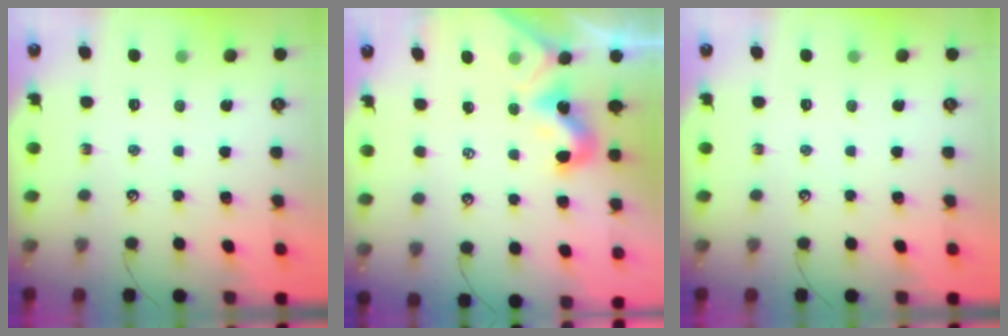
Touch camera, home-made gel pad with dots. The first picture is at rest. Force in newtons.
{"total": 2.1, "press": 2.1, "slide": 0.4}
{"total": 0.0}